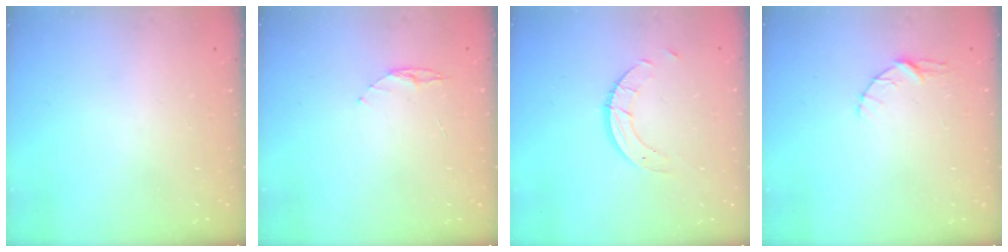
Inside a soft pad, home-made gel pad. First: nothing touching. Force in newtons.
{"total": 4.5, "press": 4.4, "slide": 0.4}
{"total": 4.9, "press": 4.9, "slide": 0.4}
{"total": 3.4, "press": 3.3, "slide": 0.5}